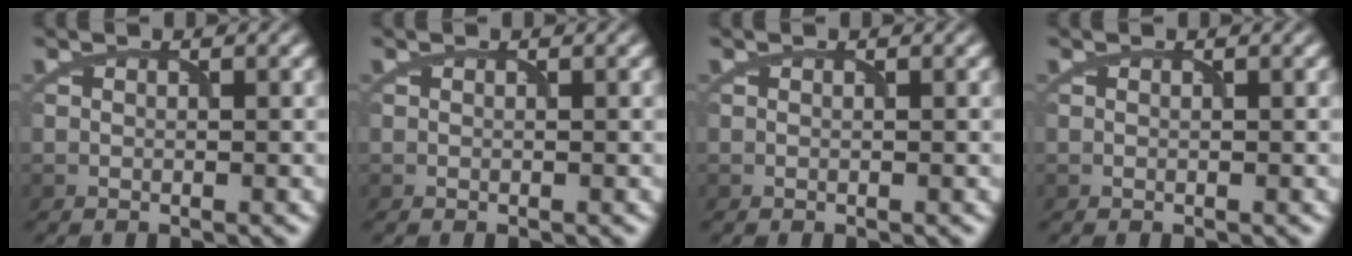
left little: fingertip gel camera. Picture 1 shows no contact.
{"total": 0.0}
{"total": 0.0}
{"total": 0.0}